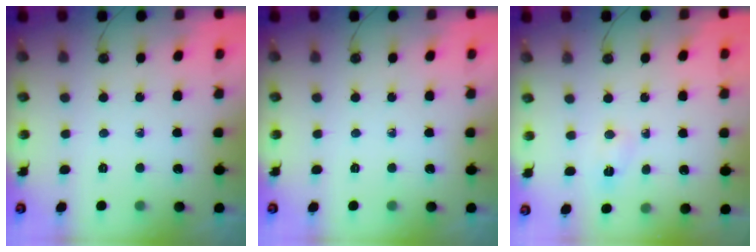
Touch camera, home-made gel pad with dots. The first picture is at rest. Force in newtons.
{"total": 0.0}
{"total": 2.4, "press": 2.4, "slide": 0.3}